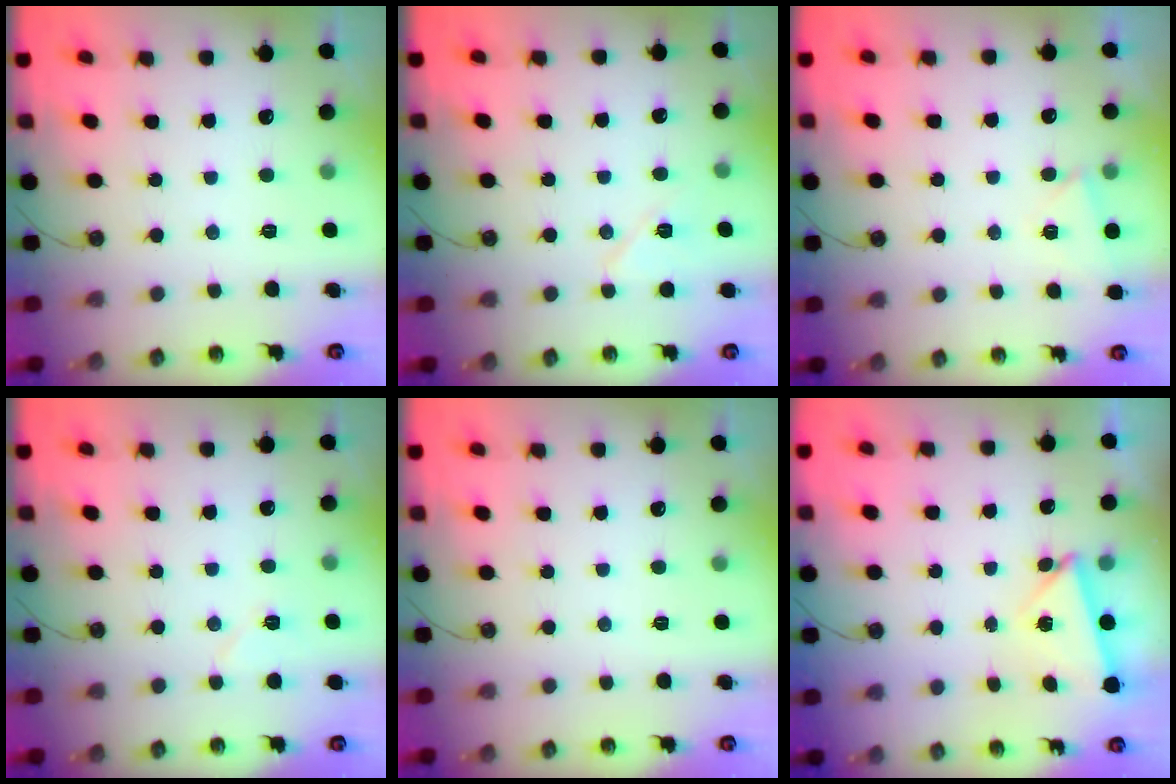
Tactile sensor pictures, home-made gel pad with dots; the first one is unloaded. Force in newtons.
{"total": 7.0, "press": 7.0, "slide": 0.8}
{"total": 3.9, "press": 2.7, "slide": 2.8}
{"total": 6.3, "press": 5.7, "slide": 2.7}
{"total": 0.0}
{"total": 4.4, "press": 4.2, "slide": 1.1}